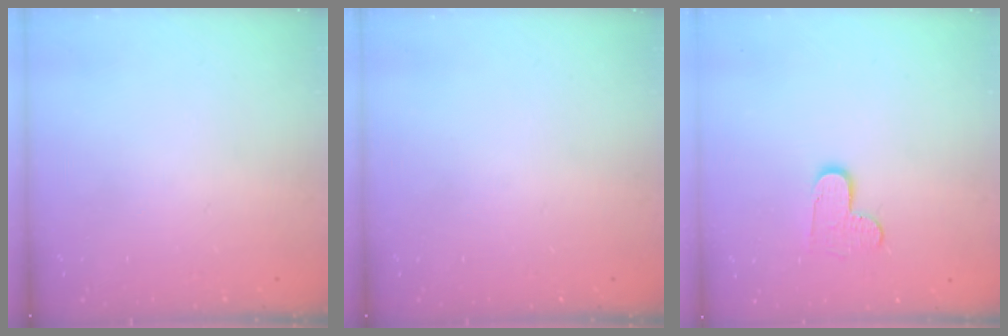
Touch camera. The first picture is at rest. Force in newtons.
{"total": 0.0}
{"total": 8.3, "press": 8.3, "slide": 0.5}